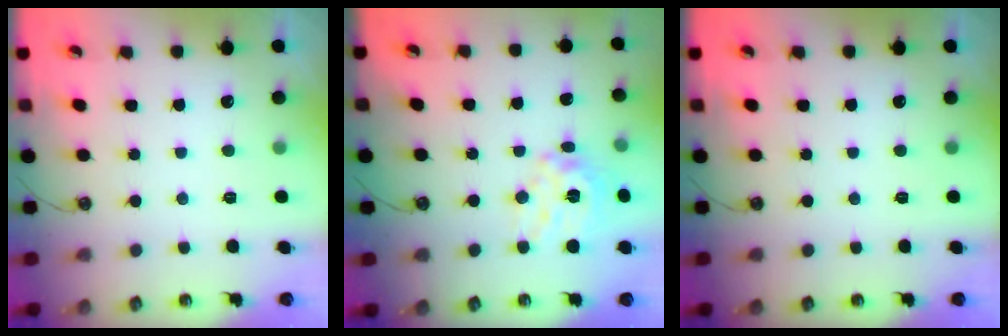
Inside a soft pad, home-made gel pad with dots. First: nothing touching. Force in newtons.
{"total": 13.9, "press": 13.9, "slide": 1.4}
{"total": 0.0}